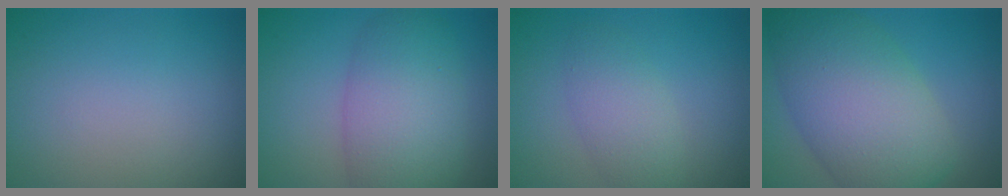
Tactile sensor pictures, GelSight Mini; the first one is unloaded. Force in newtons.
{"total": 7.3, "press": 7.3, "slide": 0.3}
{"total": 3.0, "press": 3.0, "slide": 0.1}
{"total": 9.9, "press": 9.9, "slide": 0.4}